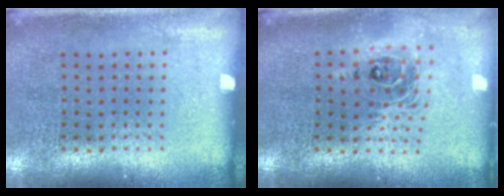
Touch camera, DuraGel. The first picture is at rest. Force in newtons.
{"total": 1.8, "press": 1.4, "slide": 1.1}